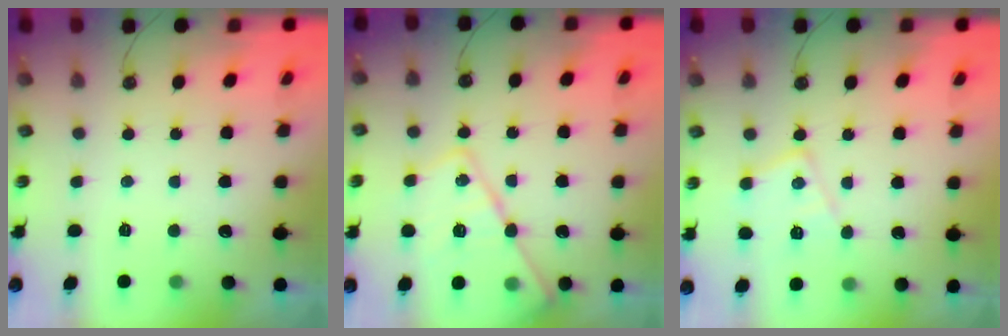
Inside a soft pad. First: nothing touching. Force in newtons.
{"total": 18.2, "press": 18.1, "slide": 1.6}
{"total": 12.0, "press": 11.9, "slide": 0.9}